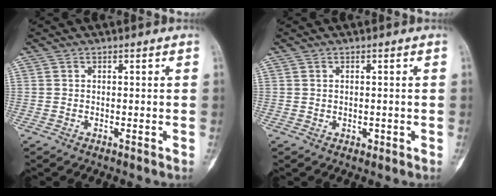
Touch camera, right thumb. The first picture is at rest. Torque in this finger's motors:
{"motor_torque": [-0.21, 0.02, -0.15, 0.15, -0.06]}